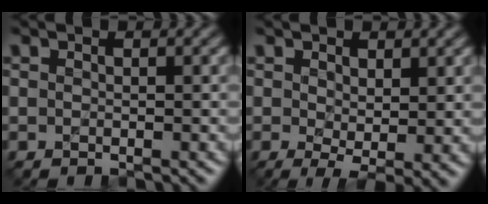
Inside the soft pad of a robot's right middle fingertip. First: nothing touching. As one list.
[{"total": 2.5, "force": [0.4, 1.0, 2.2], "torque": [-0.040, -0.009, 0.011]}]